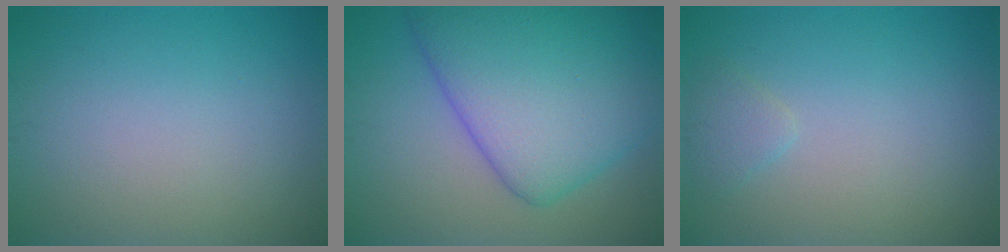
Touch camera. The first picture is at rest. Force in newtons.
{"total": 11.1, "press": 11.1, "slide": 0.3}
{"total": 1.1, "press": 1.1, "slide": 0.1}